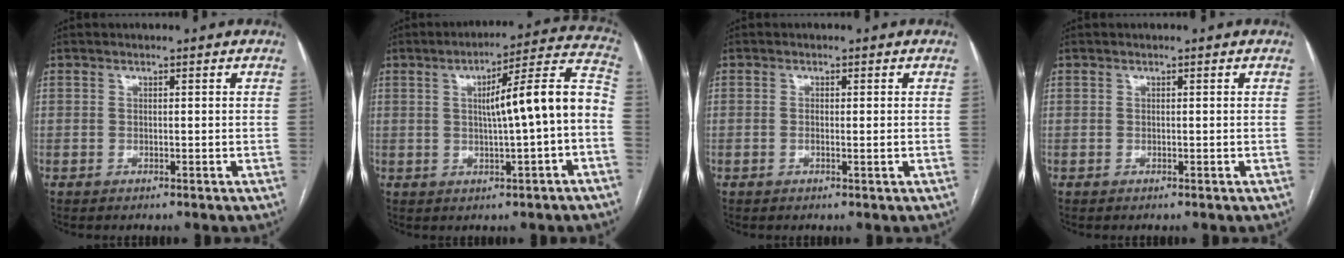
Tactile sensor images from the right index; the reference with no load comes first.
{"total": 12.5, "force": [-0.6, 0.4, 12.4], "torque": [-0.169, 0.034, -0.008]}
{"total": 1.5, "force": [0.0, 0.3, 1.4], "torque": [-0.026, 0.001, 0.004]}
{"total": 0.0}